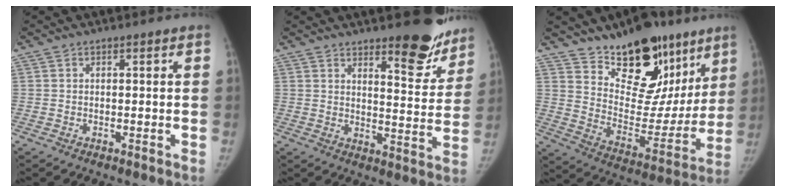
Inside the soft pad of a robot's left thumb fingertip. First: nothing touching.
{"total": 12.1, "force": [9.2, 3.8, 7.0], "torque": [-0.045, -0.070, 0.123]}
{"total": 22.7, "force": [15.0, 12.0, 12.1], "torque": [-0.120, -0.084, 0.236]}